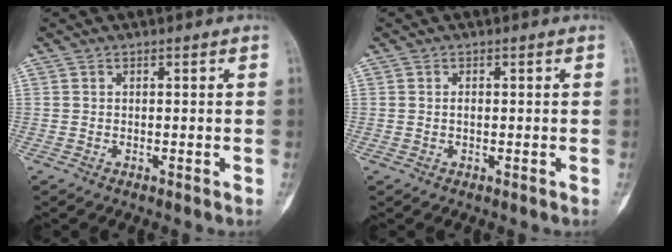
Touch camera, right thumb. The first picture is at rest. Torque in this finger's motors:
{"motor_torque": [0.10, 0.89, 0.16, -0.31, 0.00]}